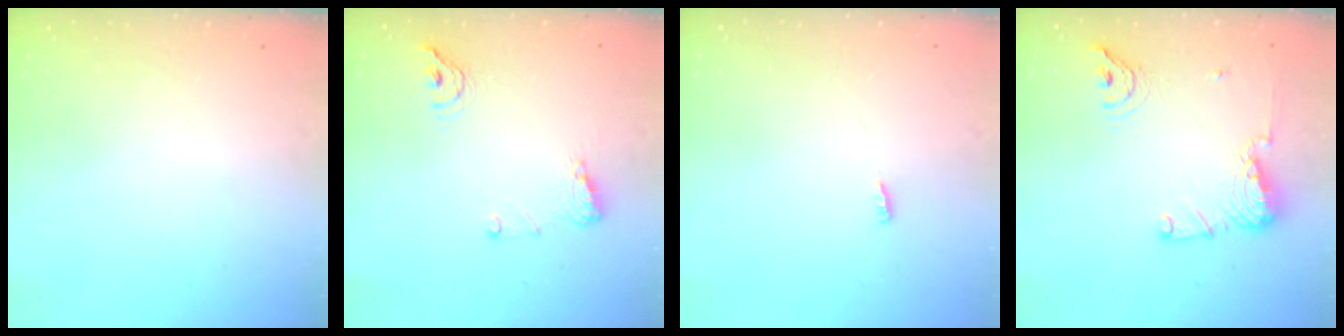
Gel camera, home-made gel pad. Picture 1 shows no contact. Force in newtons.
{"total": 8.2, "press": 8.1, "slide": 1.5}
{"total": 2.8, "press": 2.7, "slide": 0.8}
{"total": 11.6, "press": 11.5, "slide": 1.6}